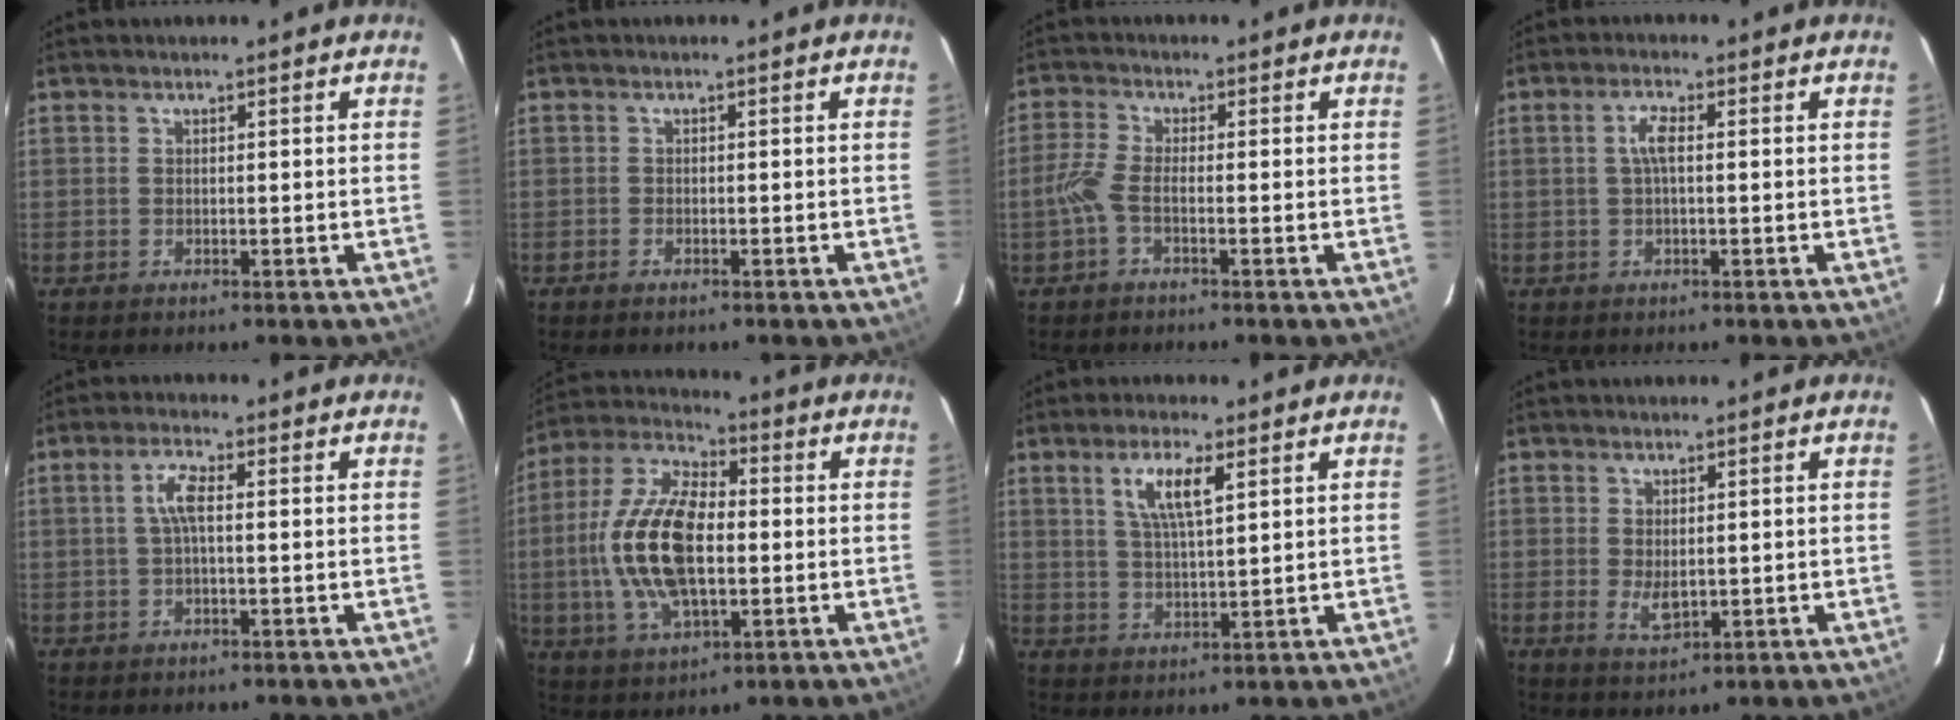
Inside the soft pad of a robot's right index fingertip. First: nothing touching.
{"total": 0.9, "force": [-0.7, 0.4, 0.3], "torque": [-0.007, -0.001, -0.015]}
{"total": 3.0, "force": [-1.3, 0.5, 2.7], "torque": [-0.072, 0.002, -0.030]}
{"total": 2.9, "force": [0.3, 0.8, 2.8], "torque": [-0.058, 0.006, 0.005]}
{"total": 3.6, "force": [0.3, 0.8, 3.5], "torque": [-0.070, 0.007, 0.005]}
{"total": 17.5, "force": [-1.1, 8.2, 15.4], "torque": [-0.319, 0.008, -0.021]}
{"total": 6.4, "force": [3.0, 1.3, 5.5], "torque": [-0.105, 0.001, 0.058]}
{"total": 3.5, "force": [0.0, 2.0, 2.9], "torque": [-0.049, -0.007, 0.006]}